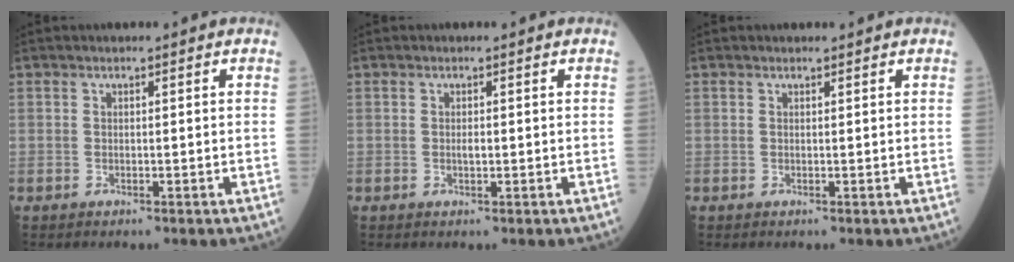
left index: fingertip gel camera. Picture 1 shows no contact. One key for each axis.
{"total": 0.5, "fx": 0.2, "fy": 0.2, "fz": 0.5, "tx": -0.015, "ty": -0.001, "tz": 0.002}
{"total": 0.7, "fx": 0.7, "fy": 0.0, "fz": 0.0, "tx": -0.010, "ty": -0.001, "tz": 0.010}